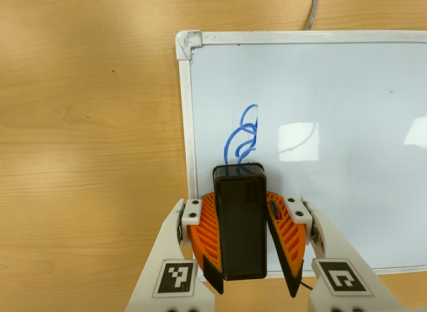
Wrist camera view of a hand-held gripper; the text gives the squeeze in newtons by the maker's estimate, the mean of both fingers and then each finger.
{"total": 15.2, "left": 17.6, "right": 12.9}